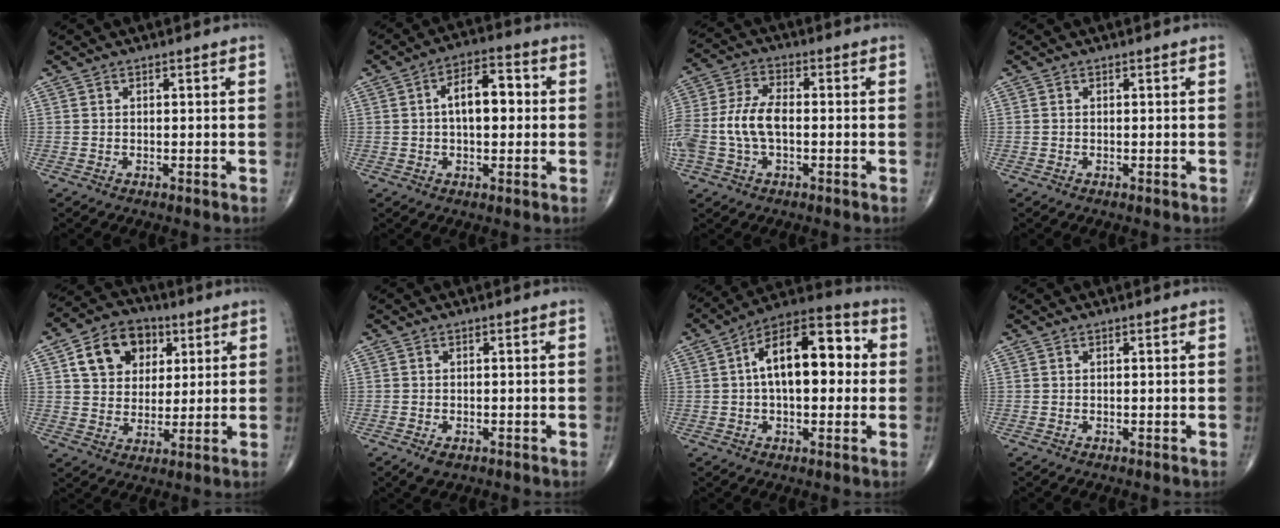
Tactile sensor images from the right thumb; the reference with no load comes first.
{"total": 9.1, "force": [0.7, 4.9, 7.7], "torque": [-0.105, 0.023, 0.005]}
{"total": 11.9, "force": [-1.5, 6.8, 9.7], "torque": [-0.227, 0.026, -0.028]}
{"total": 0.0}
{"total": 12.8, "force": [4.8, 9.8, 6.8], "torque": [-0.083, -0.005, 0.078]}
{"total": 3.8, "force": [-1.6, 2.2, 2.6], "torque": [-0.046, -0.002, -0.020]}
{"total": 16.7, "force": [2.1, 8.6, 14.2], "torque": [-0.198, 0.039, 0.023]}
{"total": 0.0}